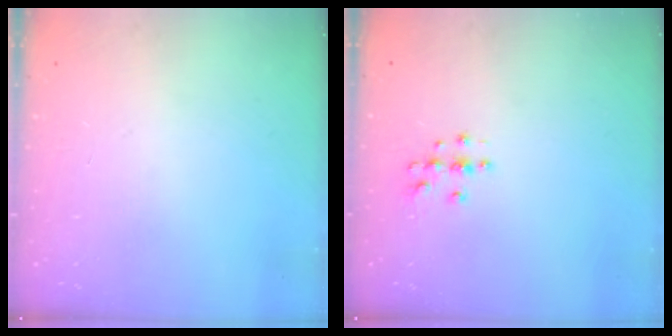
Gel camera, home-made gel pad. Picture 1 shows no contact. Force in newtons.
{"total": 3.6, "press": 3.6, "slide": 0.5}